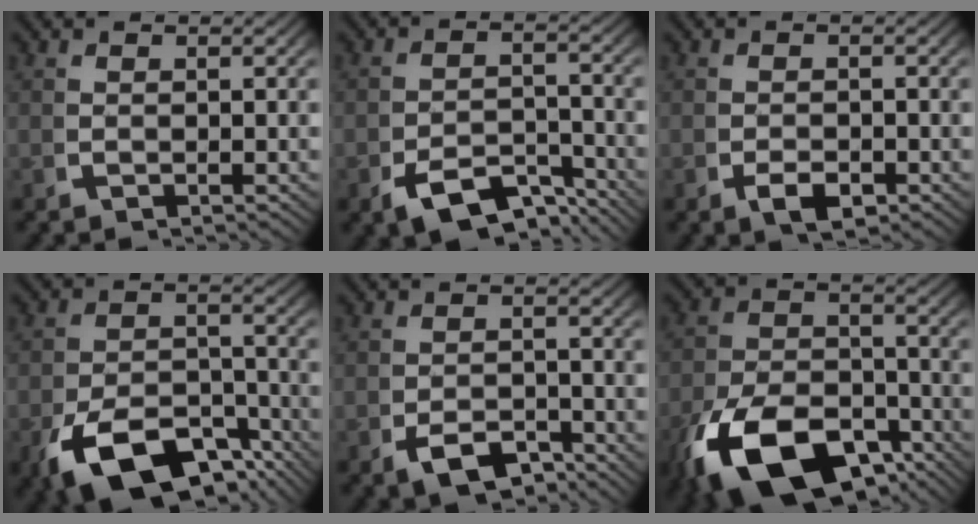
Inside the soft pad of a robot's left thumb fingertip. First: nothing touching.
{"total": 5.8, "force": [-3.9, 3.0, 3.1], "torque": [-0.056, -0.025, -0.058]}
{"total": 2.1, "force": [-1.1, 1.2, 1.4], "torque": [-0.019, -0.007, -0.016]}
{"total": 10.7, "force": [-6.4, 5.8, 6.4], "torque": [-0.120, -0.047, -0.083]}
{"total": 3.9, "force": [-2.7, 2.0, 1.9], "torque": [-0.026, -0.017, -0.040]}
{"total": 12.8, "force": [-6.7, 7.4, 8.0], "torque": [-0.146, -0.052, -0.091]}